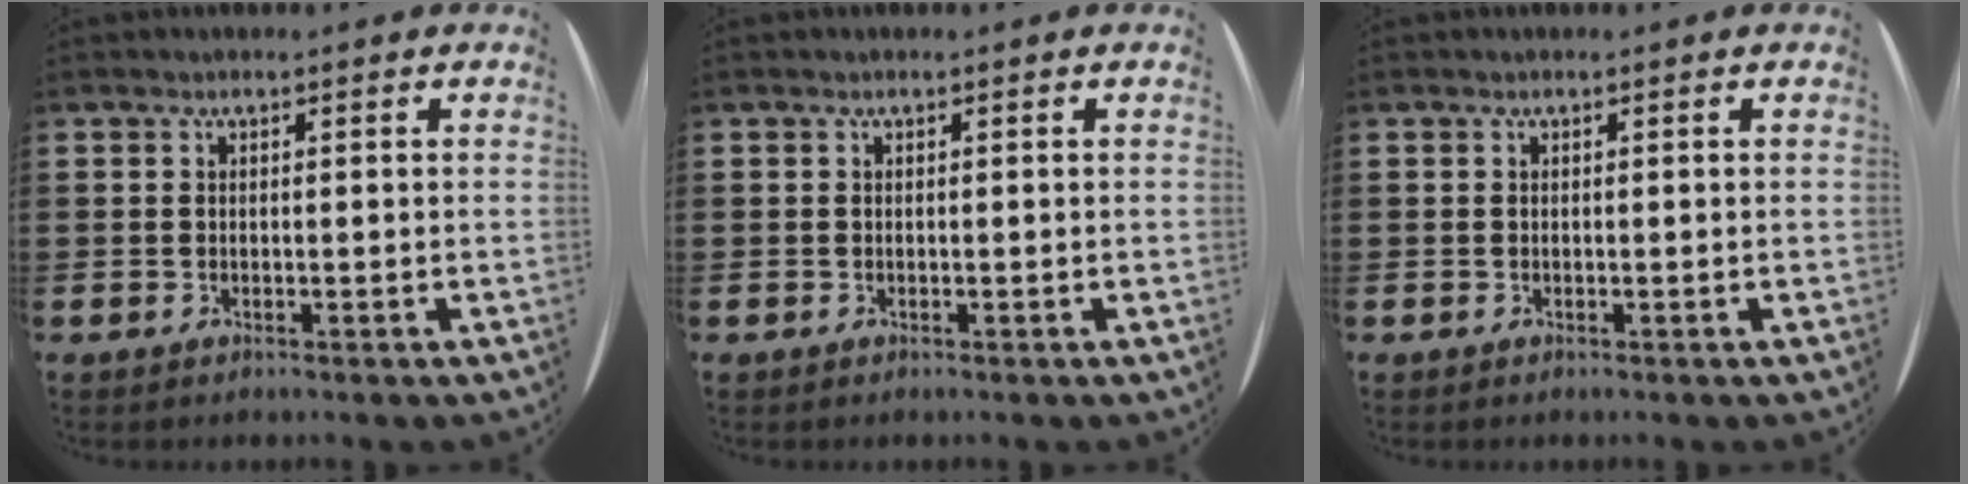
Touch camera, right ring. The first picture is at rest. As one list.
[{"total": 0.0}, {"total": 0.0}]